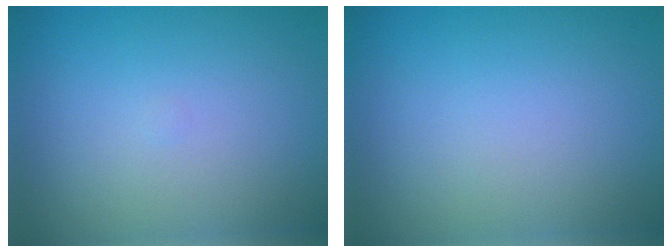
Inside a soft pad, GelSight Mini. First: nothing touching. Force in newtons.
{"total": 0.0}